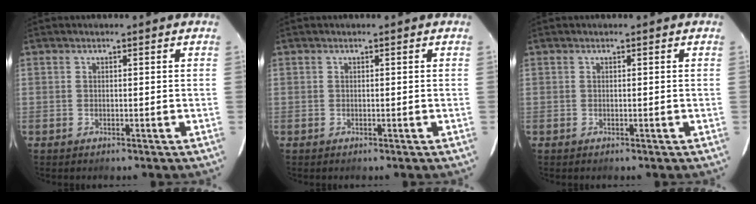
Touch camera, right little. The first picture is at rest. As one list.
[{"total": 0.0}, {"total": 0.0}]